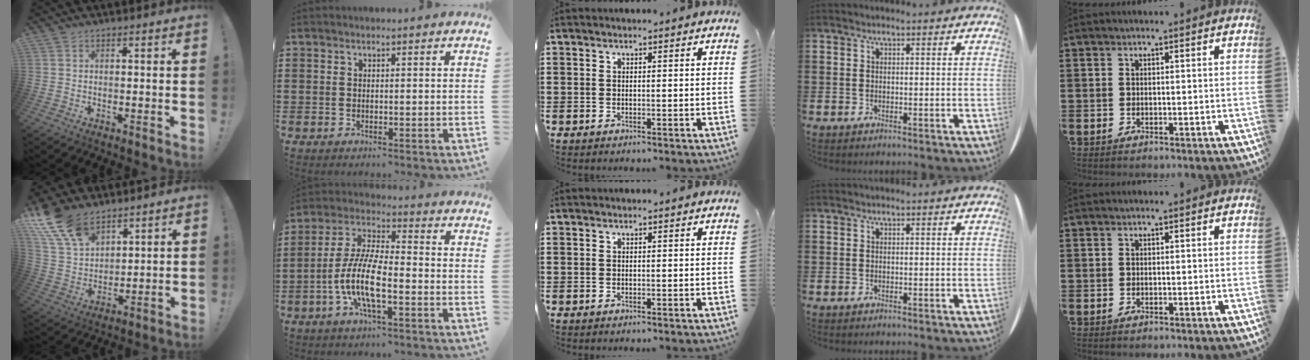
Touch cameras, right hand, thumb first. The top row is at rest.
{"thumb": {"total": 14.3, "force": [10.1, 7.7, 6.7], "torque": [-0.154, -0.056, 0.195]}, "index": {"total": 9.8, "force": [-3.5, 2.6, 8.8], "torque": [-0.210, -0.016, -0.073]}}